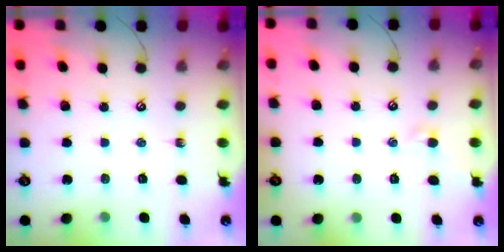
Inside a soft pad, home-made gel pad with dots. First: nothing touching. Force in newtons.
{"total": 0.8, "press": 0.7, "slide": 0.4}